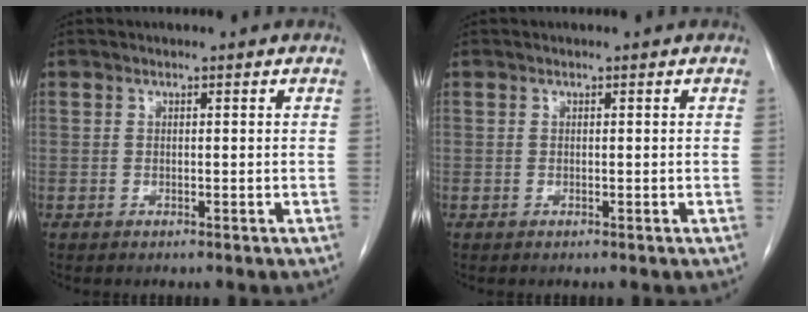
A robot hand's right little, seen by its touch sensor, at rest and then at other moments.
{"total": 0.0}